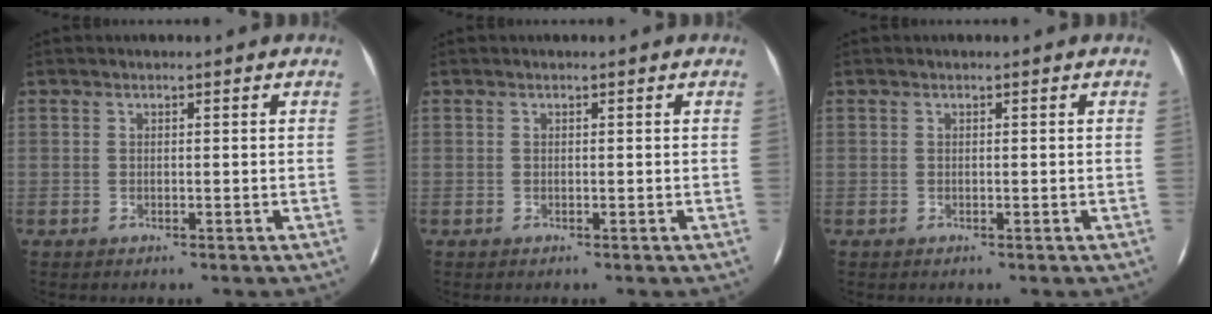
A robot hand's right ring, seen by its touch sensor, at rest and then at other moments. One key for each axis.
{"total": 0.0}
{"total": 0.0}